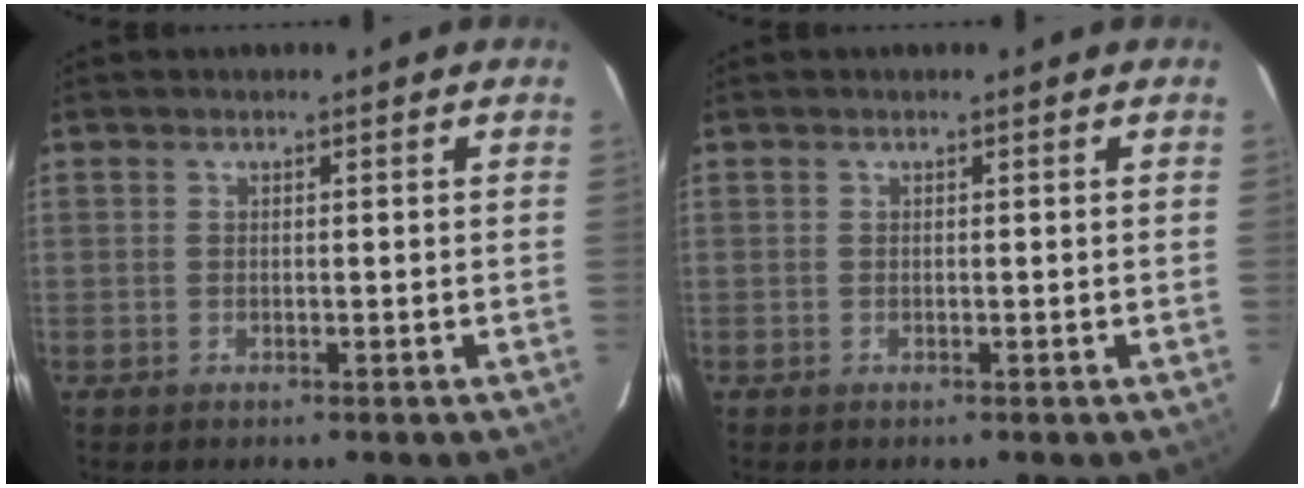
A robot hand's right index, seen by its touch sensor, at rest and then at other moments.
{"total": 0.0}